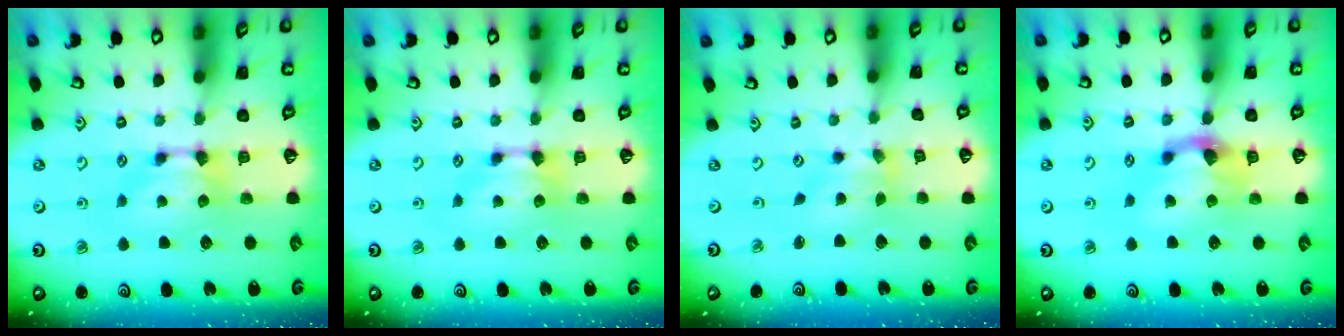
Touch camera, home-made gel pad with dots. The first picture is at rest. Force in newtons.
{"total": 0.0}
{"total": 1.6, "press": 1.0, "slide": 1.3}
{"total": 2.9, "press": 2.2, "slide": 2.0}